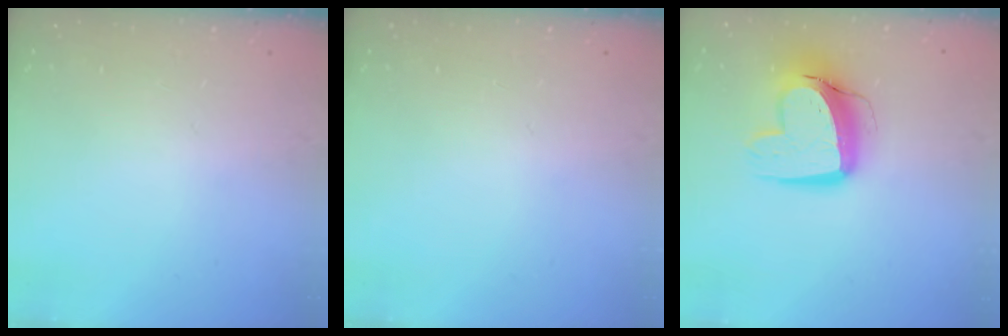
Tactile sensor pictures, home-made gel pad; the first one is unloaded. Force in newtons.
{"total": 0.0}
{"total": 14.0, "press": 14.0, "slide": 1.5}